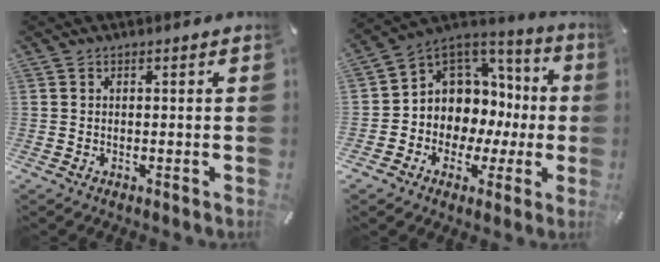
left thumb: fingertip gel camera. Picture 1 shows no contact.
{"total": 7.8, "force": [1.2, 7.6, 1.4], "torque": [-0.030, -0.046, 0.032]}